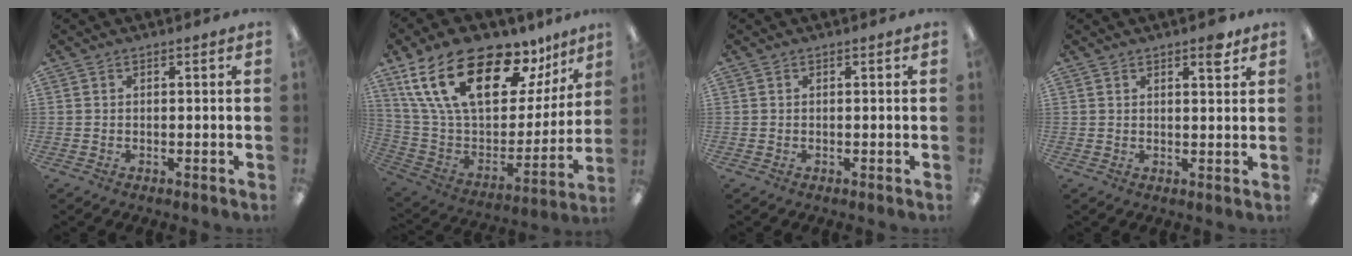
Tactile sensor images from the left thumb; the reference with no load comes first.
{"total": 26.6, "force": [16.3, 12.2, 17.1], "torque": [-0.305, -0.091, 0.284]}
{"total": 0.0}
{"total": 3.2, "force": [2.4, 0.8, 2.1], "torque": [-0.021, -0.009, 0.036]}